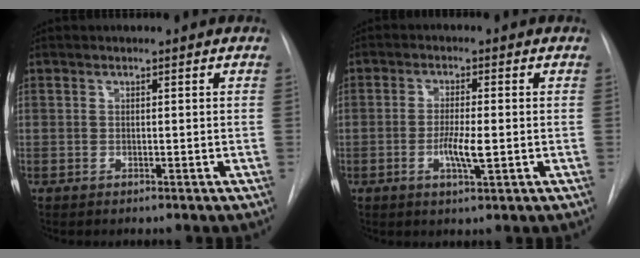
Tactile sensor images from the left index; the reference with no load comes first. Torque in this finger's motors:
{"motor_torque": [0.89, 0.19, 0.14, 0.04]}